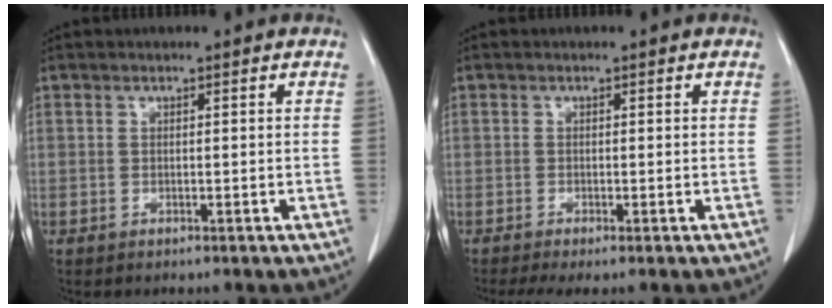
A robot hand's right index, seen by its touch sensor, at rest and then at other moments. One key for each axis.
{"total": 2.6, "fx": -1.7, "fy": 0.3, "fz": 1.8, "tx": -0.035, "ty": -0.010, "tz": -0.031}